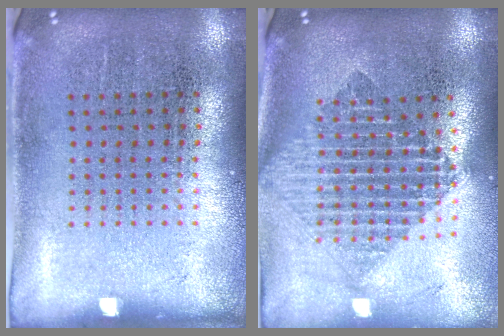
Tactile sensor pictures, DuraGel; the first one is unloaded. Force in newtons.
{"total": 2.0, "press": 1.6, "slide": 1.1}